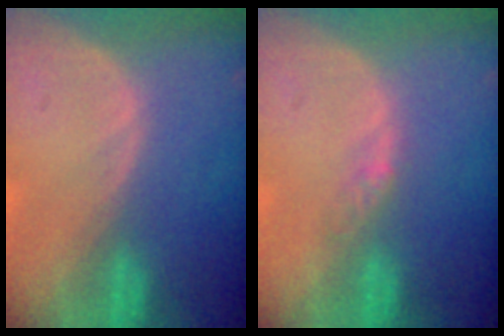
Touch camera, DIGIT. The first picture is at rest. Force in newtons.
{"total": 2.2, "press": 1.7, "slide": 1.3}